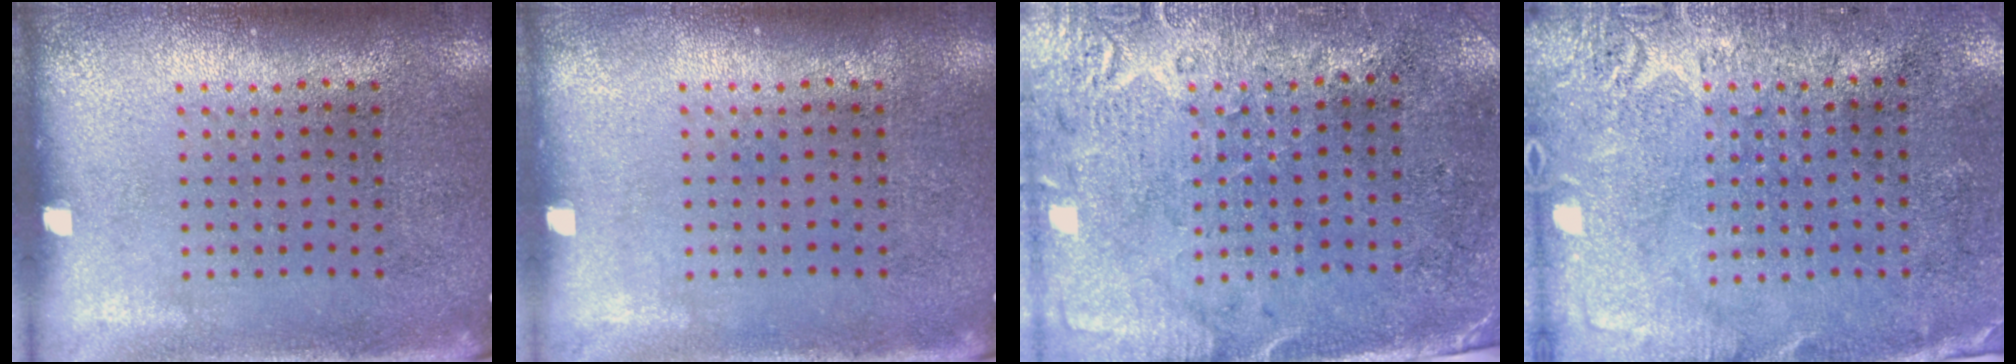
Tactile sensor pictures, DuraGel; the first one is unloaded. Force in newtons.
{"total": 0.0}
{"total": 2.8, "press": 2.4, "slide": 1.4}
{"total": 2.6, "press": 2.4, "slide": 1.1}